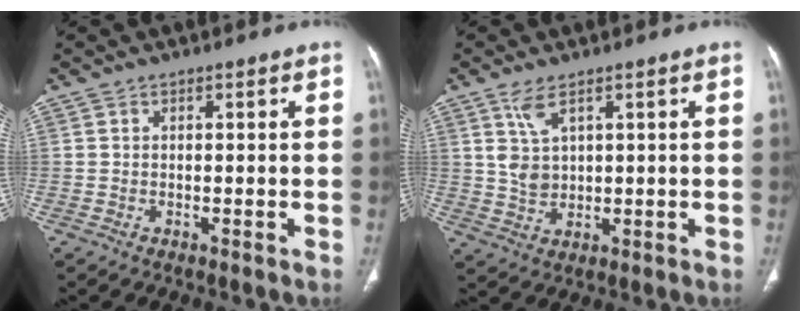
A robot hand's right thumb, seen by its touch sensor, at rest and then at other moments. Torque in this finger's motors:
{"motor_torque": [0.78, 0.69, 0.35, -0.53, 0.21]}